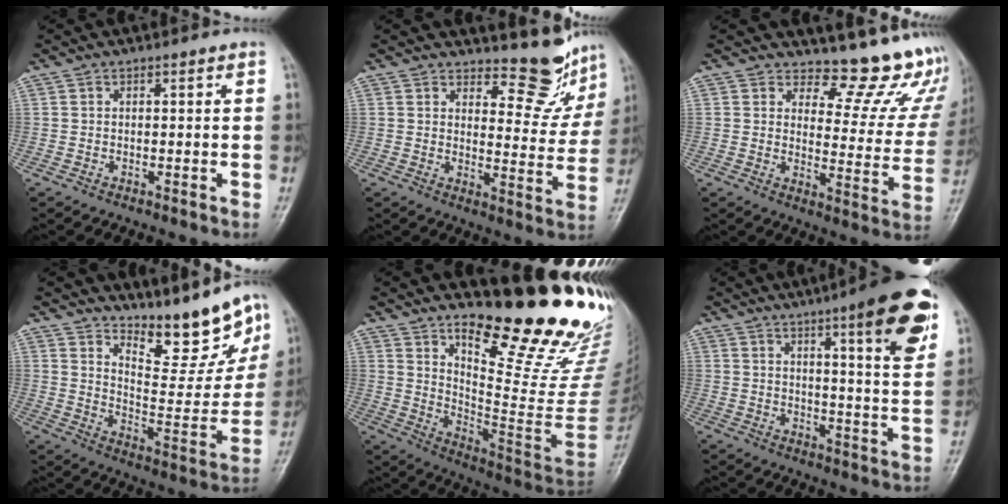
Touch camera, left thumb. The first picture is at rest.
{"total": 9.9, "force": [9.0, 3.4, 2.1], "torque": [0.005, -0.089, 0.110]}
{"total": 14.2, "force": [13.3, 4.1, 3.2], "torque": [0.003, -0.151, 0.144]}
{"total": 14.1, "force": [11.9, 3.8, 6.7], "torque": [-0.060, -0.088, 0.191]}
{"total": 24.6, "force": [17.2, 5.6, 16.6], "torque": [-0.206, -0.149, 0.256]}
{"total": 15.1, "force": [7.8, 2.4, 12.7], "torque": [-0.152, -0.036, 0.104]}